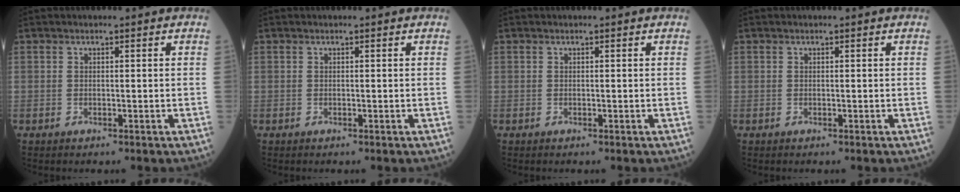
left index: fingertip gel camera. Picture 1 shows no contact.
{"total": 0.0}
{"total": 0.0}
{"total": 0.0}